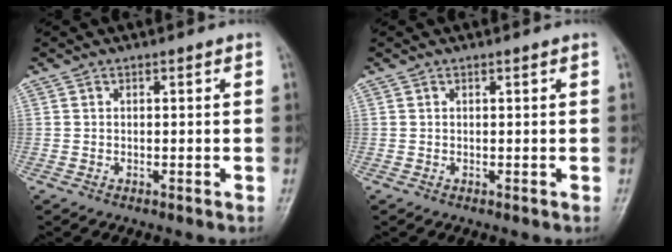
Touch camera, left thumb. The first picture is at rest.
{"total": 0.0}